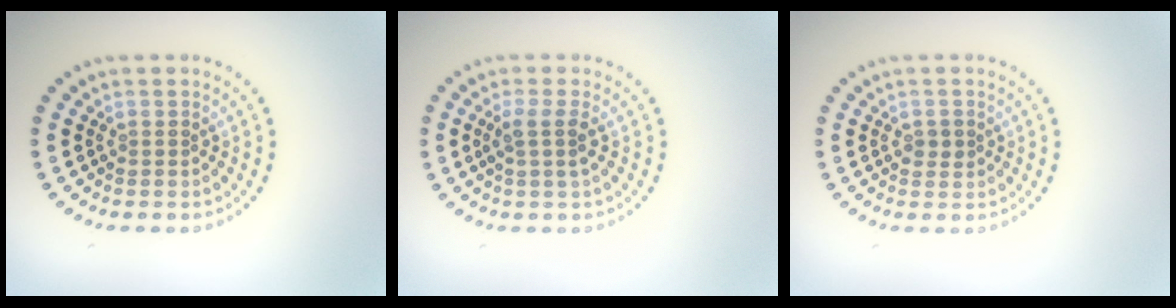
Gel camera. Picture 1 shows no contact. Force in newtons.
{"total": 1.9, "press": 1.5, "slide": 1.1}
{"total": 1.2, "press": 1.2, "slide": 0.1}